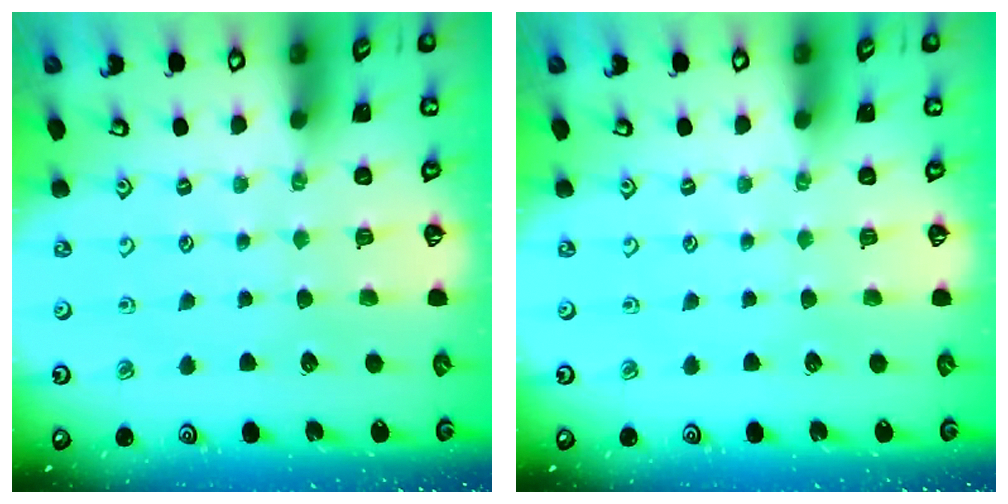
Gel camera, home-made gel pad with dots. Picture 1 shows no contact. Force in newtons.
{"total": 0.0}